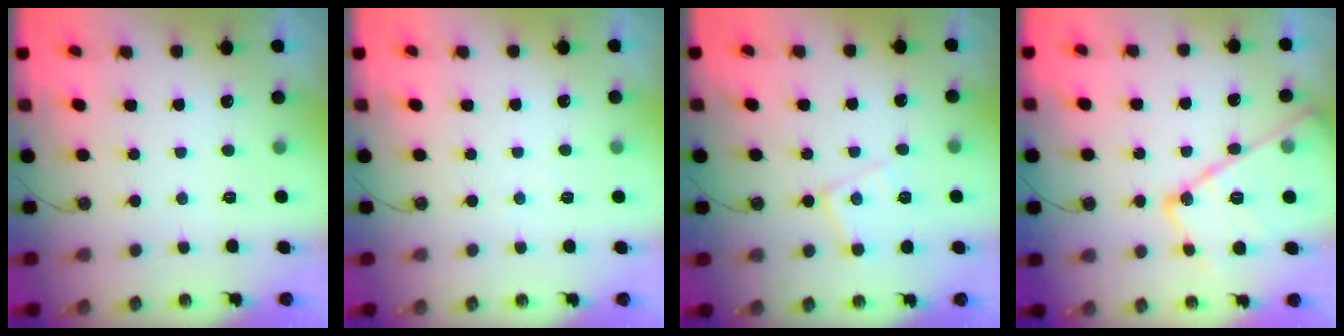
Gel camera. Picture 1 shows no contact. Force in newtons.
{"total": 2.0, "press": 2.0, "slide": 0.3}
{"total": 10.0, "press": 10.0, "slide": 0.7}
{"total": 19.4, "press": 19.3, "slide": 1.7}